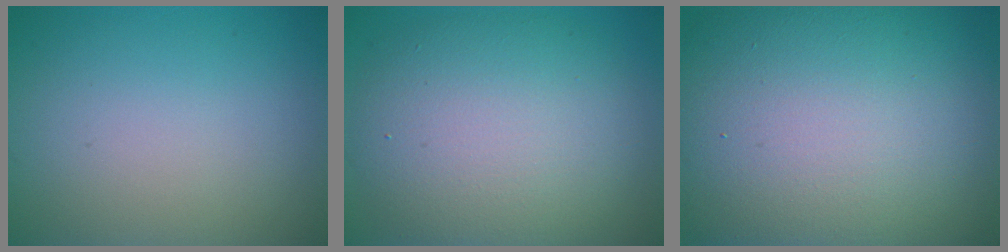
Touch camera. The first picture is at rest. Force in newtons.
{"total": 9.8, "press": 9.8, "slide": 0.4}
{"total": 18.9, "press": 18.9, "slide": 1.0}